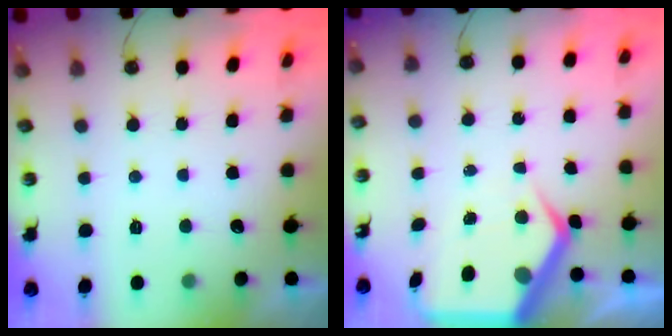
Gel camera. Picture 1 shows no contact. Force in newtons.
{"total": 7.5, "press": 7.5, "slide": 0.5}